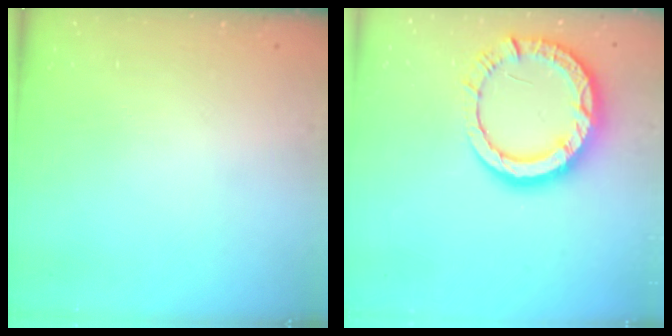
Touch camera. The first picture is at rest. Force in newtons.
{"total": 13.3, "press": 13.2, "slide": 1.6}